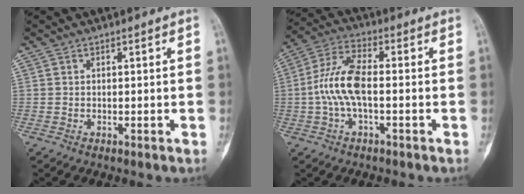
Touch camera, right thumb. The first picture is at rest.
{"total": 9.9, "force": [-1.0, 4.1, 9.0], "torque": [-0.202, 0.032, -0.024]}